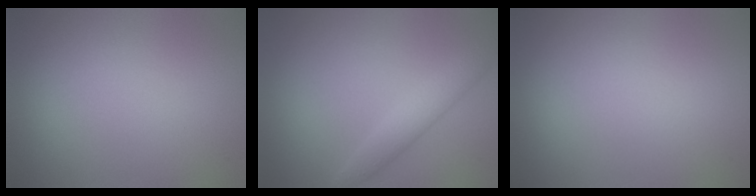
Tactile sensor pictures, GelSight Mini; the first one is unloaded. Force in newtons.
{"total": 2.6, "press": 2.6, "slide": 0.0}
{"total": 0.0}